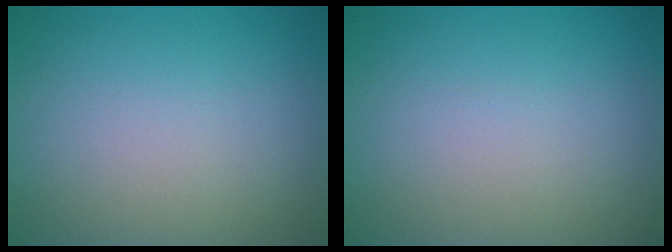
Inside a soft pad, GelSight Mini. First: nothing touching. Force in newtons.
{"total": 0.0}